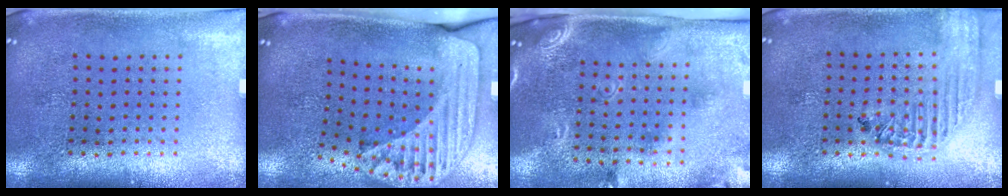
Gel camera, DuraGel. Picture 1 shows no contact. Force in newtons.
{"total": 2.4, "press": 1.7, "slide": 1.6}
{"total": 2.6, "press": 1.7, "slide": 2.0}
{"total": 1.8, "press": 1.7, "slide": 0.7}